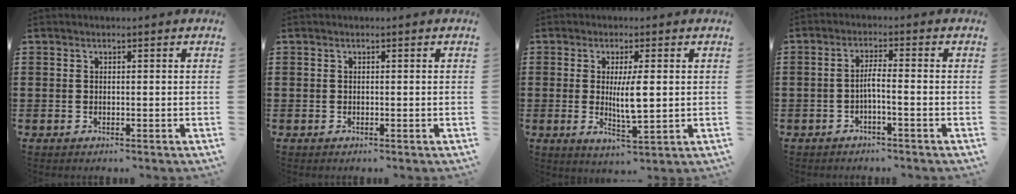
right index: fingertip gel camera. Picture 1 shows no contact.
{"total": 0.0}
{"total": 6.2, "force": [0.3, 1.4, 6.0], "torque": [-0.108, -0.005, -0.001]}
{"total": 2.6, "force": [-1.2, 0.0, 2.3], "torque": [-0.043, 0.001, -0.025]}